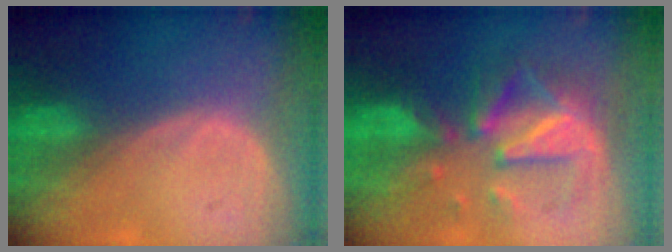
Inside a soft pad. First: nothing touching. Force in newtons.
{"total": 9.6, "press": 9.6, "slide": 0.6}